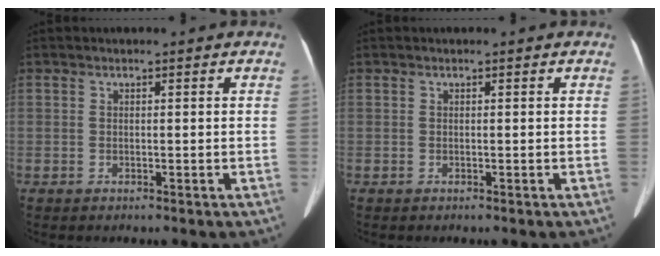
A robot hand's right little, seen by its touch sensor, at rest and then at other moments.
{"total": 0.0}